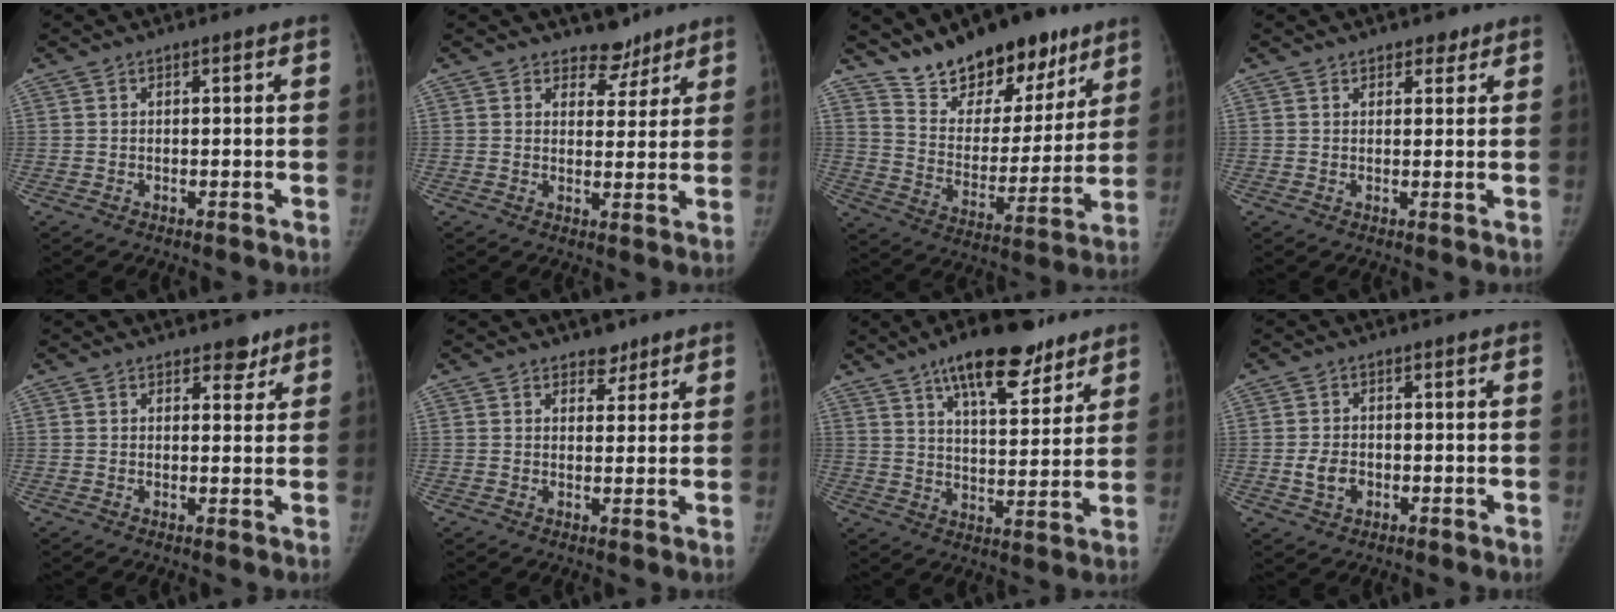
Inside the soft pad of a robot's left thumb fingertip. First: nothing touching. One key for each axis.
{"total": 4.7, "fx": 3.8, "fy": 2.7, "fz": 0.4, "tx": 0.026, "ty": -0.028, "tz": 0.056}
{"total": 19.9, "fx": 14.6, "fy": 9.7, "fz": 9.5, "tx": -0.095, "ty": -0.081, "tz": 0.237}
{"total": 2.3, "fx": 1.7, "fy": 1.4, "fz": 0.6, "tx": 0.010, "ty": -0.009, "tz": 0.019}
{"total": 2.7, "fx": 2.0, "fy": 1.5, "fz": 0.9, "tx": 0.007, "ty": -0.011, "tz": 0.025}
{"total": 2.9, "fx": 2.2, "fy": 1.7, "fz": 0.7, "tx": 0.010, "ty": -0.013, "tz": 0.030}
{"total": 15.7, "fx": 10.4, "fy": 5.8, "fz": 10.3, "tx": -0.123, "ty": -0.046, "tz": 0.162}
{"total": 3.9, "fx": -0.9, "fy": 3.0, "fz": 2.3, "tx": -0.036, "ty": 0.006, "tz": -0.014}